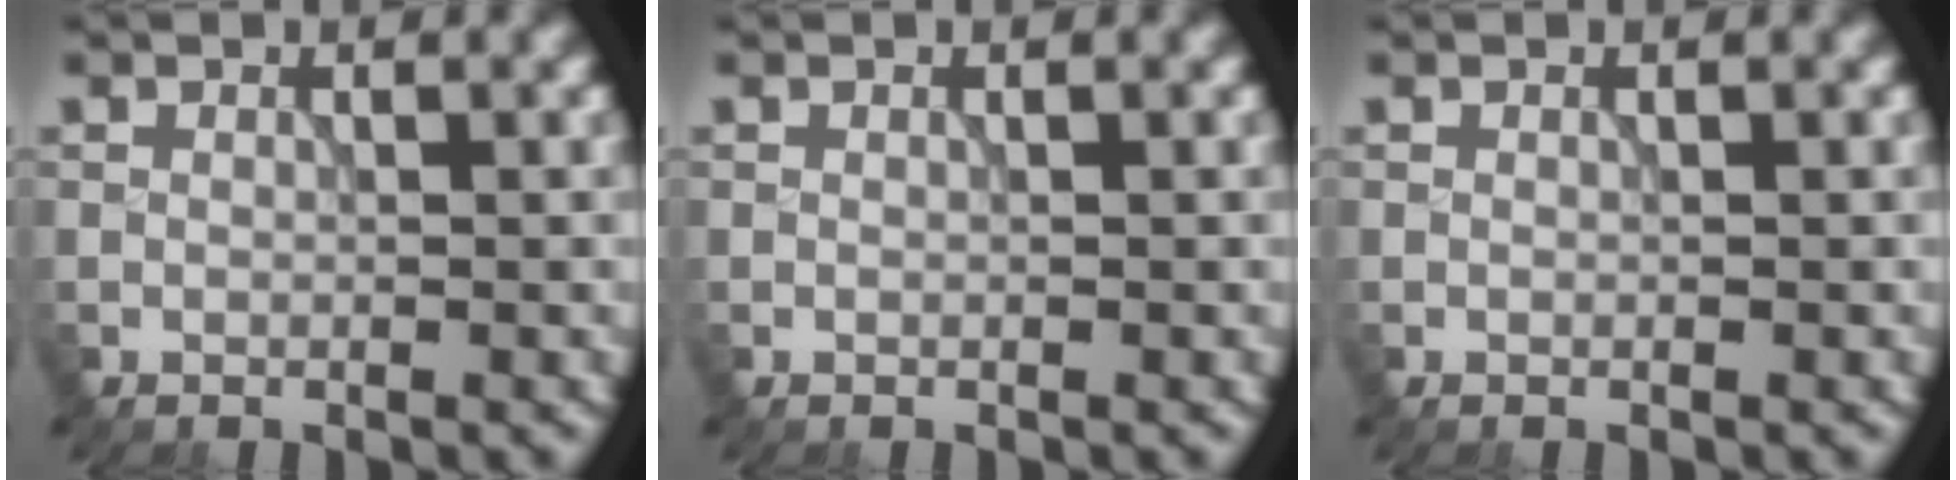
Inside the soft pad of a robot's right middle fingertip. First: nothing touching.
{"total": 0.0}
{"total": 0.0}